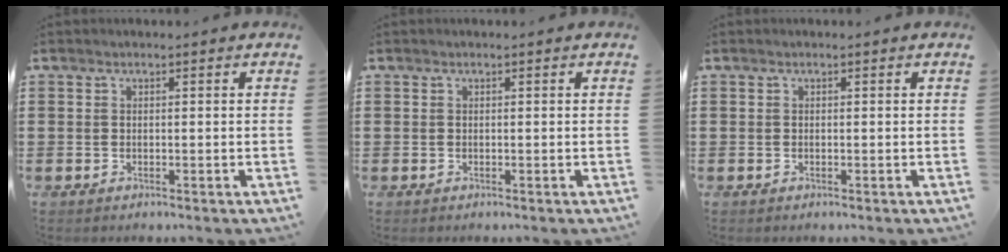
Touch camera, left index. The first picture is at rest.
{"total": 0.0}
{"total": 0.0}